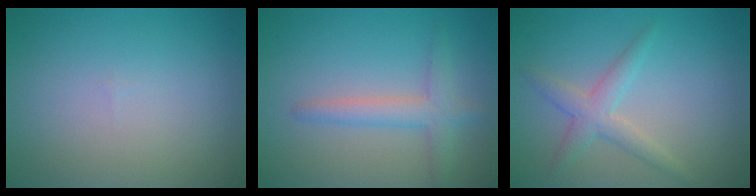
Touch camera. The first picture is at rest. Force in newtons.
{"total": 2.6, "press": 2.6, "slide": 0.2}
{"total": 2.5, "press": 2.5, "slide": 0.1}